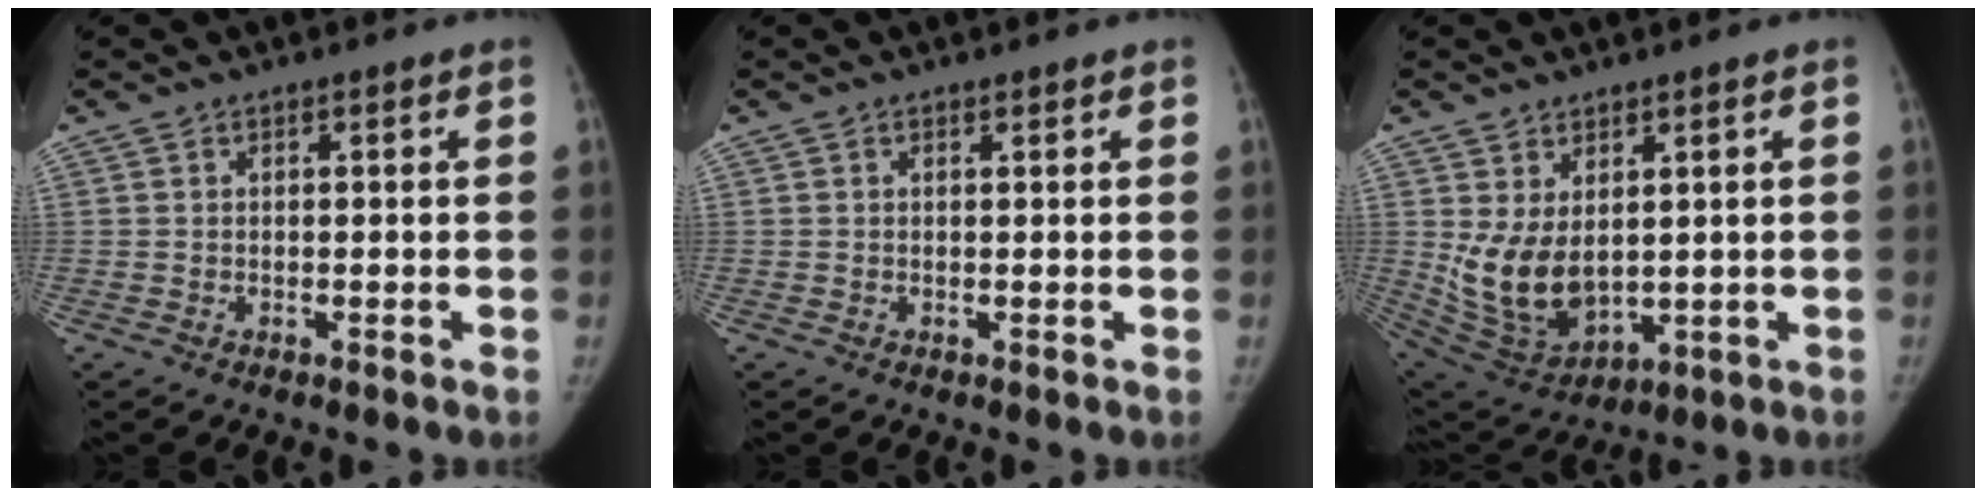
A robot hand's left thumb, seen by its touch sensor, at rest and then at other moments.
{"total": 0.6, "force": [0.5, 0.2, 0.2], "torque": [-0.006, -0.004, 0.008]}
{"total": 11.2, "force": [2.2, 7.1, 8.3], "torque": [-0.142, -0.027, 0.070]}